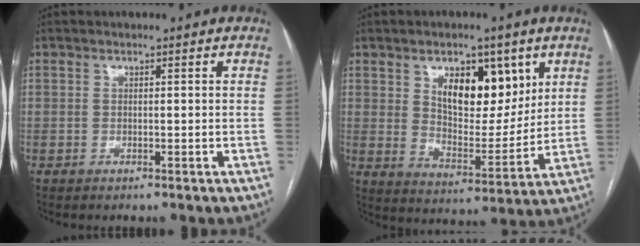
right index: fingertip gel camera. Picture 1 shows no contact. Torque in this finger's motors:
{"motor_torque": [0.38, 0.26, 0.31, 0.08]}